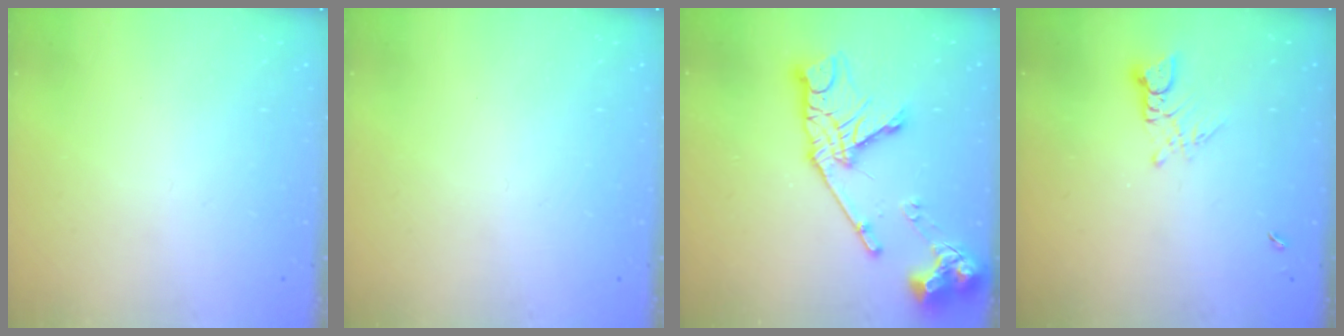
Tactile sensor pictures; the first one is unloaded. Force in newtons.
{"total": 0.0}
{"total": 18.8, "press": 18.7, "slide": 2.1}
{"total": 3.2, "press": 3.2, "slide": 0.3}